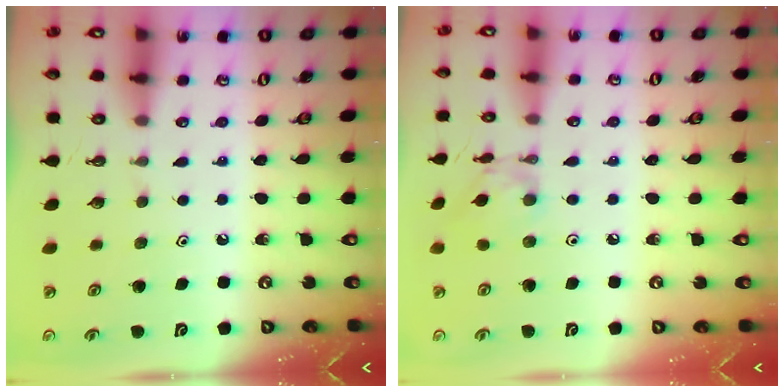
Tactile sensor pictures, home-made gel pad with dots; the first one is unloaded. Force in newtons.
{"total": 4.0, "press": 4.0, "slide": 0.5}